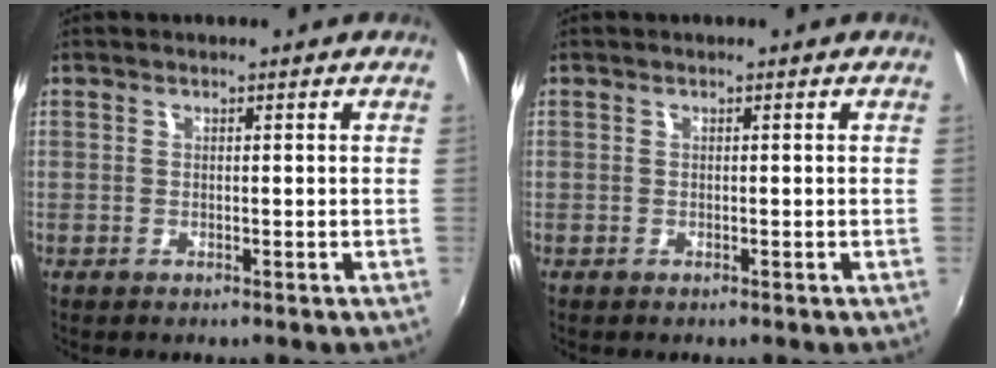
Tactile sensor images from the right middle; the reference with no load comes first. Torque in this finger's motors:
{"motor_torque": [0.03, -0.14, -0.02, 0.00]}